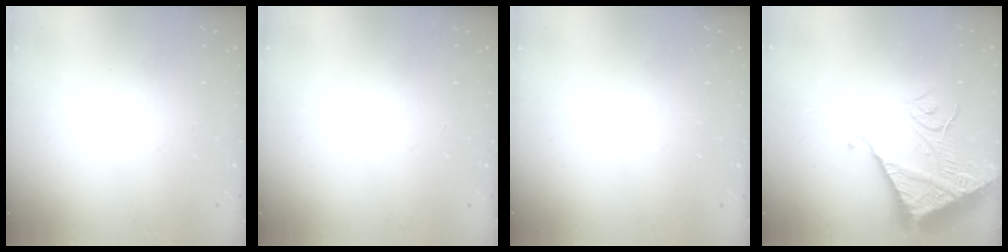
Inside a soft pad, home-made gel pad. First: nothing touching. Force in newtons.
{"total": 0.0}
{"total": 0.0}
{"total": 13.8, "press": 13.7, "slide": 1.3}